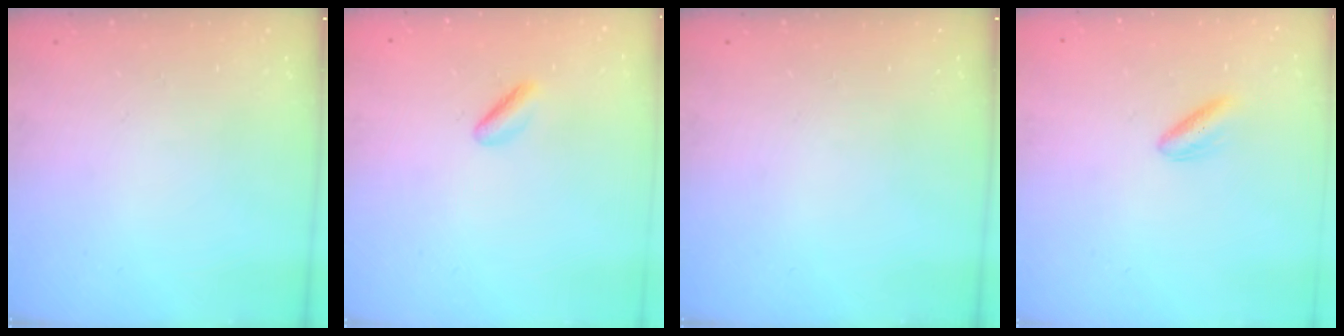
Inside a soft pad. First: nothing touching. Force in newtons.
{"total": 2.0, "press": 1.8, "slide": 0.9}
{"total": 0.0}
{"total": 3.5, "press": 3.1, "slide": 1.5}